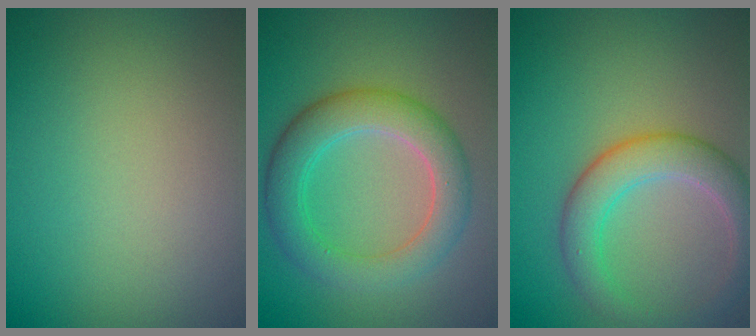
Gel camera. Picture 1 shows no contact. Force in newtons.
{"total": 5.3, "press": 5.2, "slide": 0.3}
{"total": 4.6, "press": 4.6, "slide": 0.3}